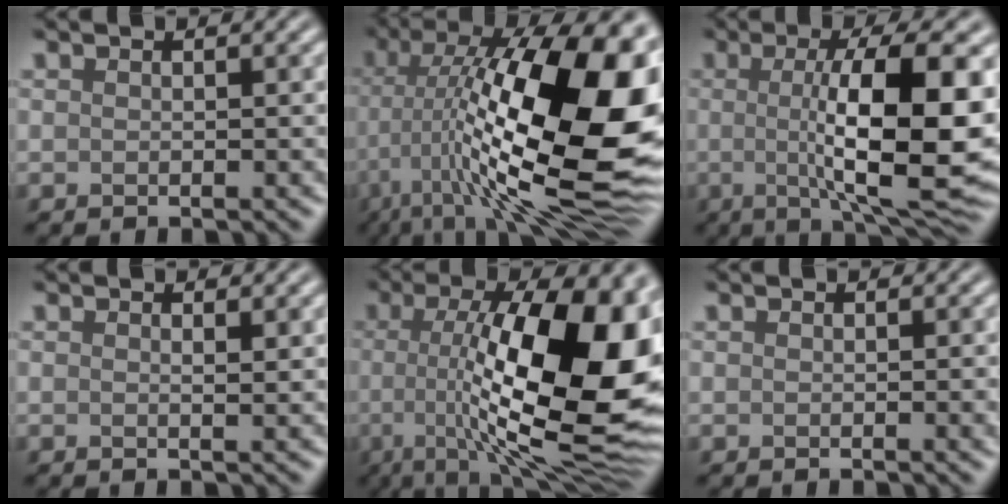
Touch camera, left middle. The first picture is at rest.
{"total": 19.7, "force": [0.2, 8.1, 18.0], "torque": [-0.290, 0.016, -0.008]}
{"total": 12.7, "force": [0.0, 3.5, 12.2], "torque": [-0.171, -0.008, 0.001]}
{"total": 0.9, "force": [0.4, 0.2, 0.8], "torque": [-0.009, -0.002, 0.004]}
{"total": 16.4, "force": [0.1, 5.3, 15.5], "torque": [-0.215, 0.007, -0.003]}
{"total": 1.0, "force": [0.0, 0.2, 1.0], "torque": [-0.009, 0.000, -0.001]}